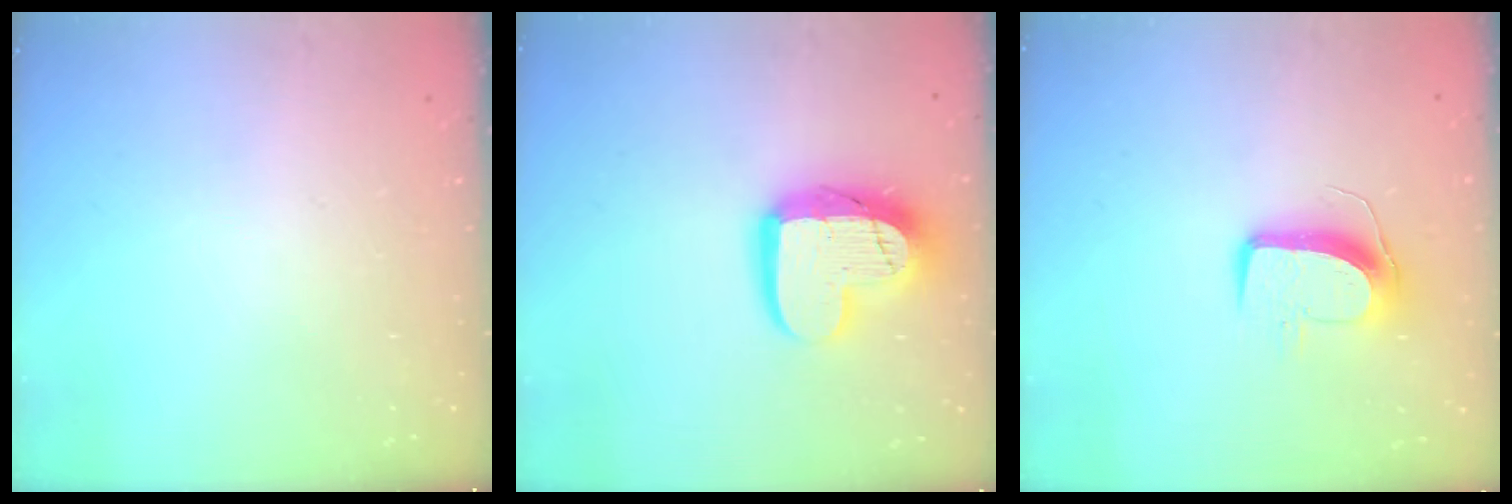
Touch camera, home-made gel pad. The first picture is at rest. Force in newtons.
{"total": 15.1, "press": 15.1, "slide": 1.3}
{"total": 9.8, "press": 9.8, "slide": 0.4}